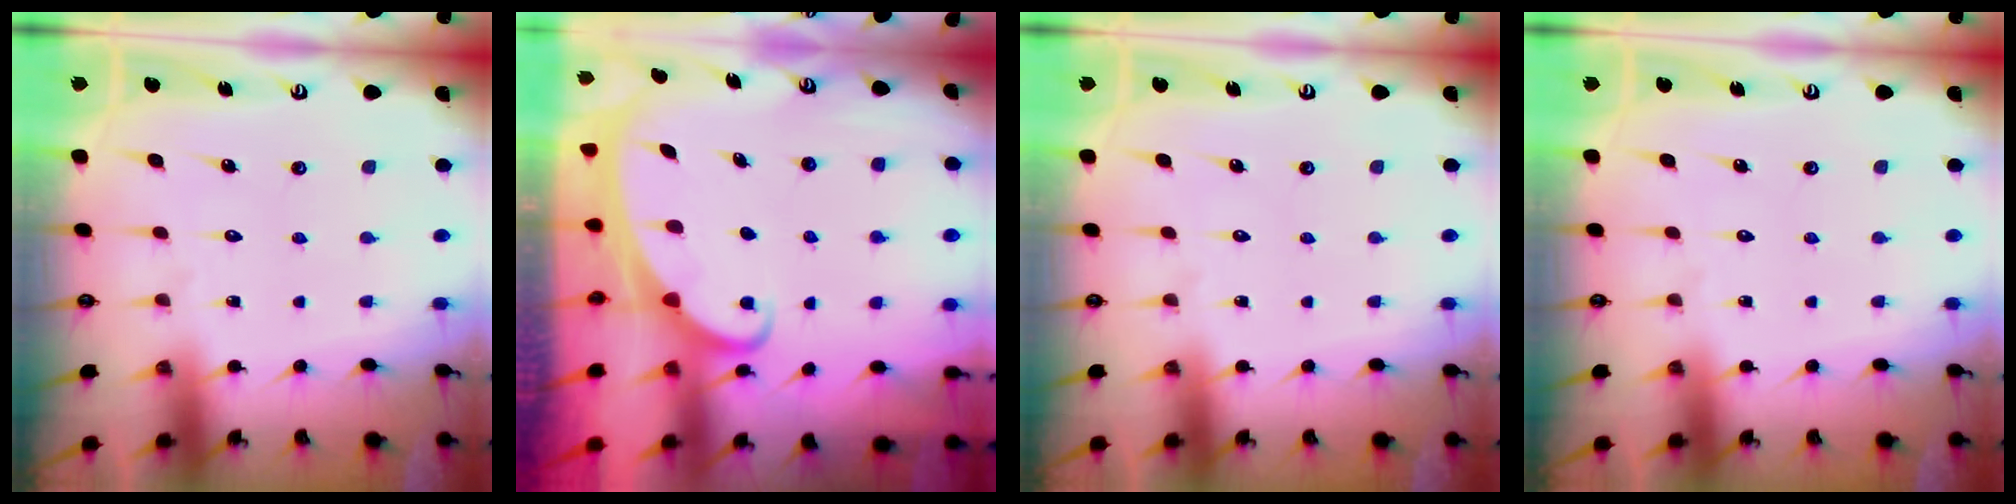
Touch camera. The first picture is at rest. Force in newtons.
{"total": 2.0, "press": 2.0, "slide": 0.2}
{"total": 0.0}
{"total": 0.0}